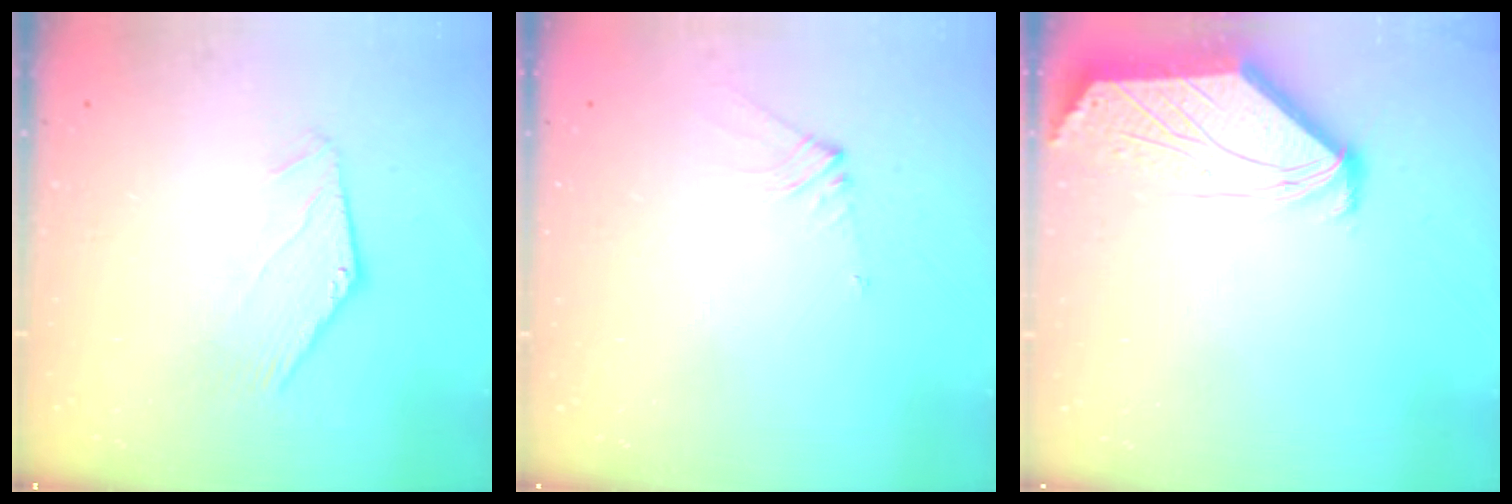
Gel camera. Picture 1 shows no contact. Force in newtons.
{"total": 2.2, "press": 2.1, "slide": 0.6}
{"total": 1.6, "press": 1.5, "slide": 0.5}